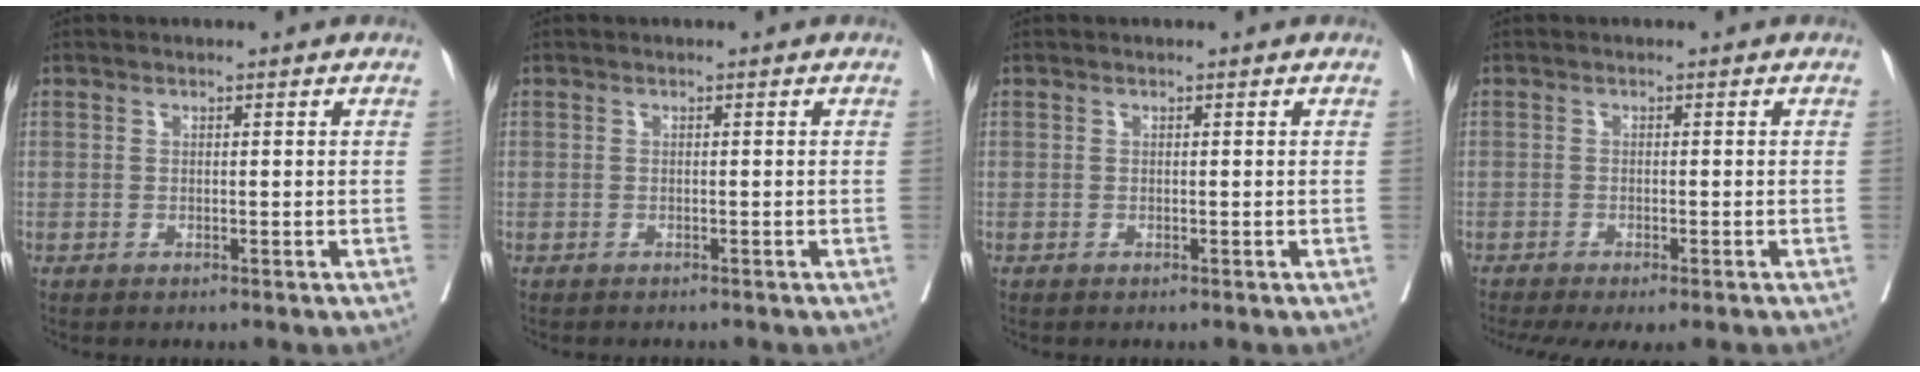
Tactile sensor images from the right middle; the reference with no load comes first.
{"total": 1.6, "force": [-1.5, 0.5, 0.4], "torque": [-0.011, -0.004, -0.019]}
{"total": 0.0}
{"total": 8.4, "force": [-6.8, 1.7, 4.7], "torque": [-0.064, -0.012, -0.102]}